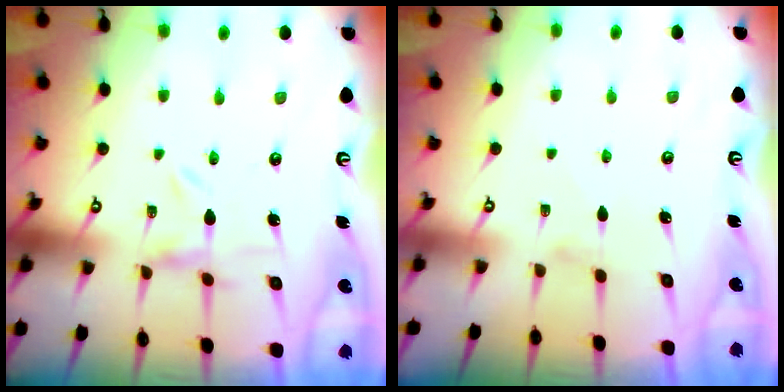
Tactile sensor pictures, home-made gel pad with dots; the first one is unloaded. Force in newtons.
{"total": 0.0}